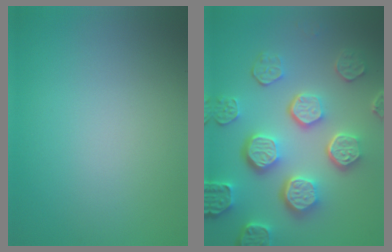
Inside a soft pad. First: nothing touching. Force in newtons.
{"total": 7.9, "press": 6.0, "slide": 5.2}